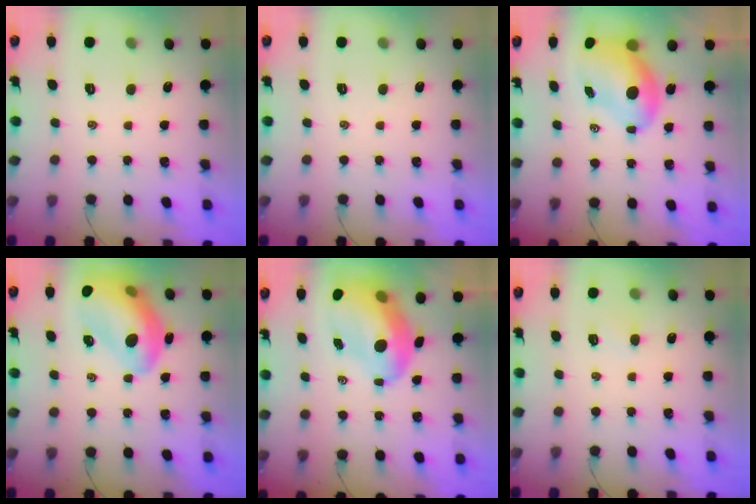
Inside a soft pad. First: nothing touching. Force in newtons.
{"total": 0.0}
{"total": 8.1, "press": 7.9, "slide": 2.0}
{"total": 18.8, "press": 18.6, "slide": 2.9}
{"total": 12.6, "press": 12.0, "slide": 3.9}
{"total": 2.5, "press": 2.3, "slide": 0.8}